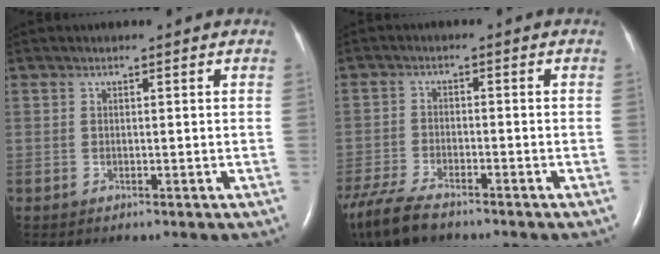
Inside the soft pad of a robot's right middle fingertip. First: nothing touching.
{"total": 9.8, "force": [-7.7, 2.6, 5.4], "torque": [-0.109, -0.024, -0.138]}